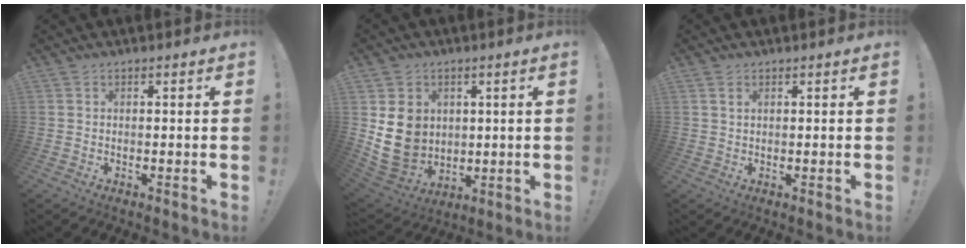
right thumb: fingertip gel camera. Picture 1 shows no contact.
{"total": 12.4, "force": [2.5, 10.7, 5.8], "torque": [-0.119, -0.017, 0.052]}
{"total": 1.6, "force": [0.9, 0.8, 1.1], "torque": [-0.019, 0.000, 0.015]}